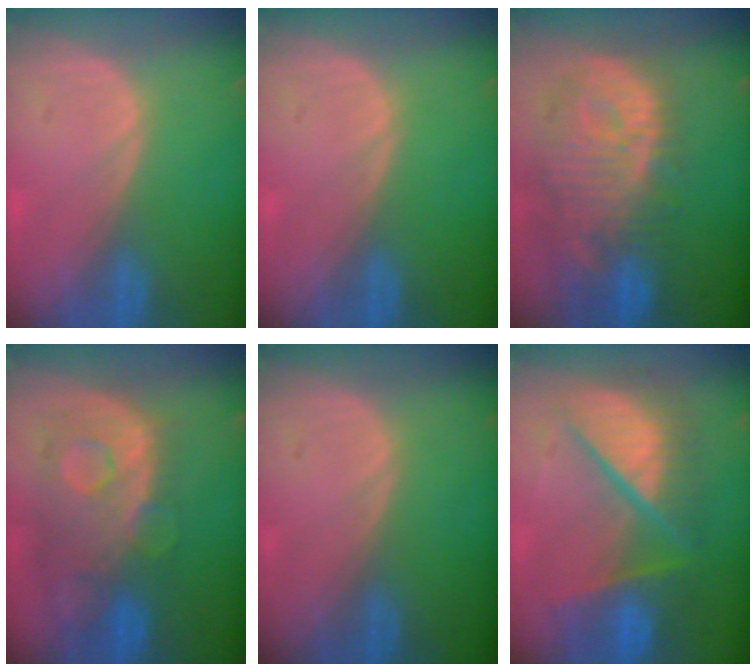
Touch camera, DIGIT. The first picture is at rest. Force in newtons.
{"total": 0.0}
{"total": 13.0, "press": 11.3, "slide": 6.3}
{"total": 11.2, "press": 9.7, "slide": 5.6}
{"total": 0.0}
{"total": 11.1, "press": 11.0, "slide": 1.3}